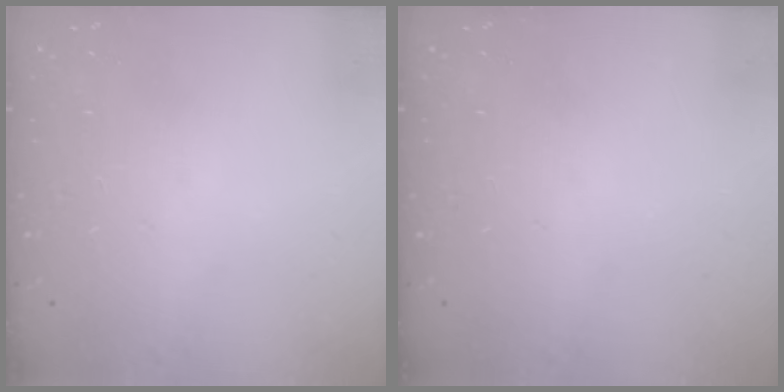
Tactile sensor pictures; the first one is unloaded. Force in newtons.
{"total": 0.0}